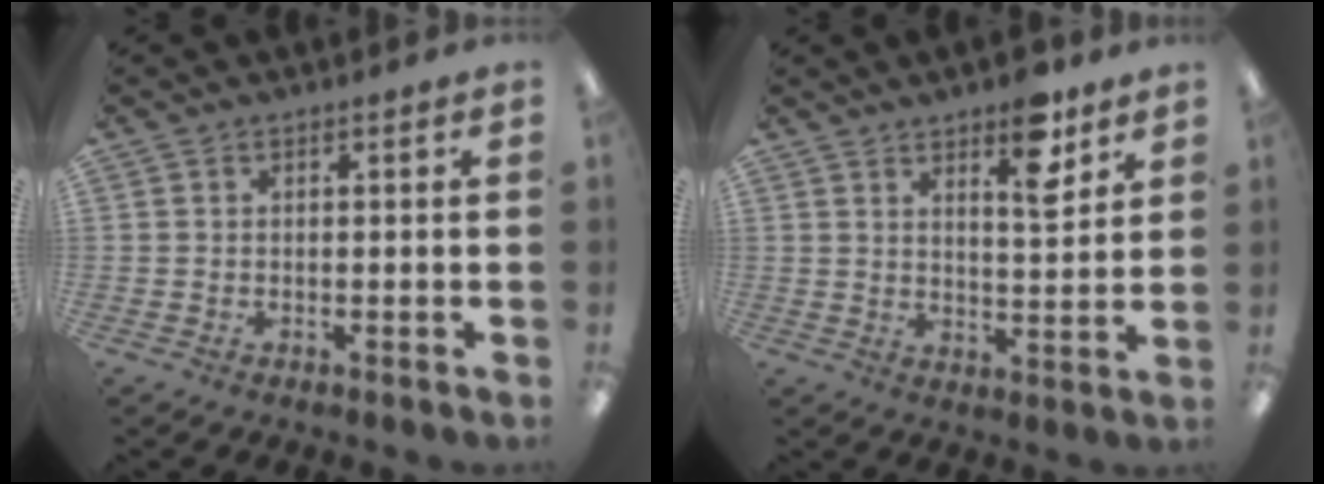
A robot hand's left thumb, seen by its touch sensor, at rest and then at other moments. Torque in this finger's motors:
{"motor_torque": [0.21, 0.42, 0.08, -0.21, 0.06]}